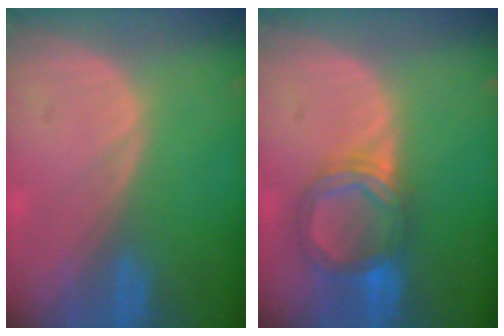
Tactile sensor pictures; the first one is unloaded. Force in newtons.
{"total": 5.8, "press": 5.7, "slide": 0.6}